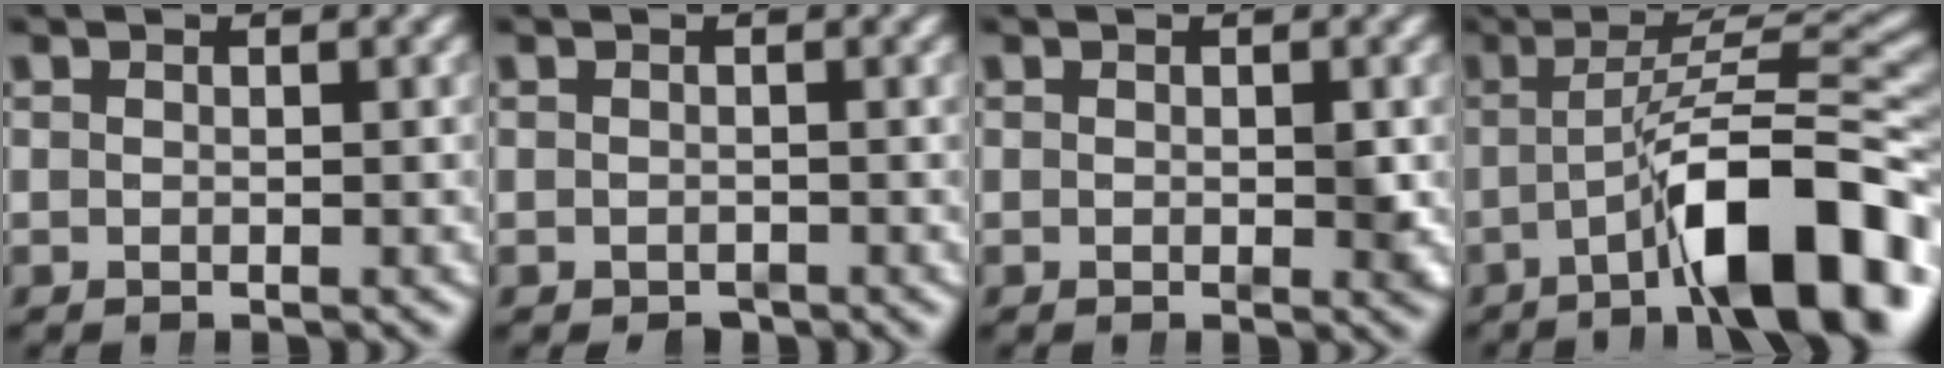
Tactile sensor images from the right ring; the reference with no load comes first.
{"total": 0.9, "force": [-0.8, 0.4, 0.1], "torque": [-0.004, -0.007, -0.008]}
{"total": 1.0, "force": [0.0, 0.4, 0.9], "torque": [-0.006, 0.001, -0.003]}
{"total": 10.3, "force": [-3.4, 2.2, 9.5], "torque": [-0.135, 0.003, -0.049]}